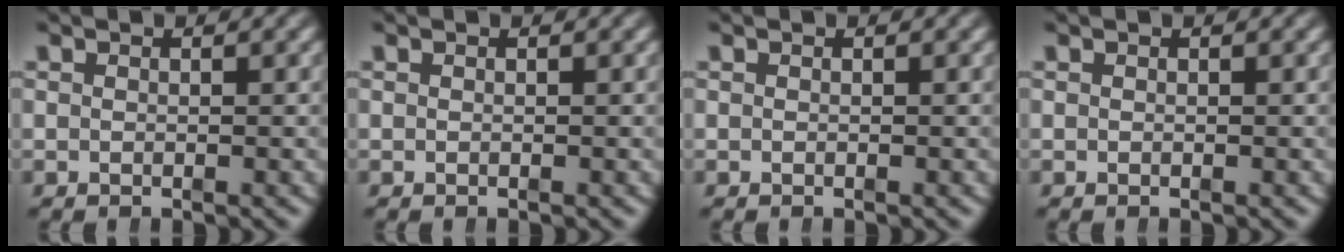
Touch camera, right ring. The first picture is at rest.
{"total": 0.0}
{"total": 0.0}
{"total": 0.0}